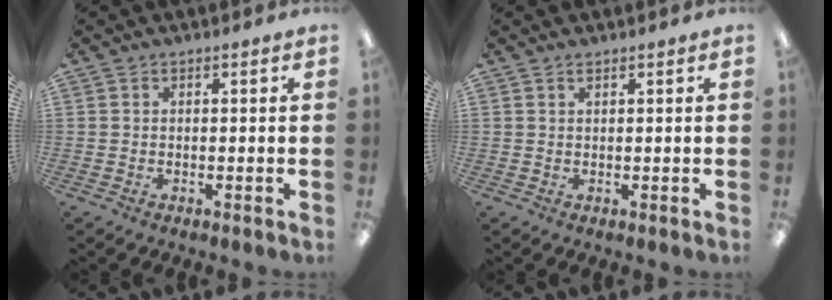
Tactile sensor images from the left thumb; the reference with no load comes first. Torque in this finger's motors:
{"motor_torque": [-0.29, 0.00, -0.08, 0.08, 0.03]}